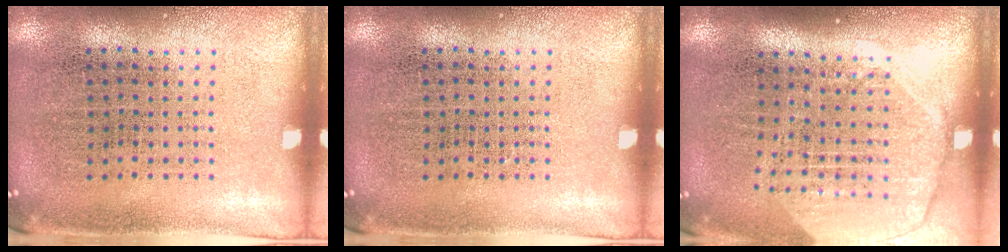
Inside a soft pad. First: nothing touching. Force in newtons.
{"total": 0.0}
{"total": 2.0, "press": 1.8, "slide": 1.0}